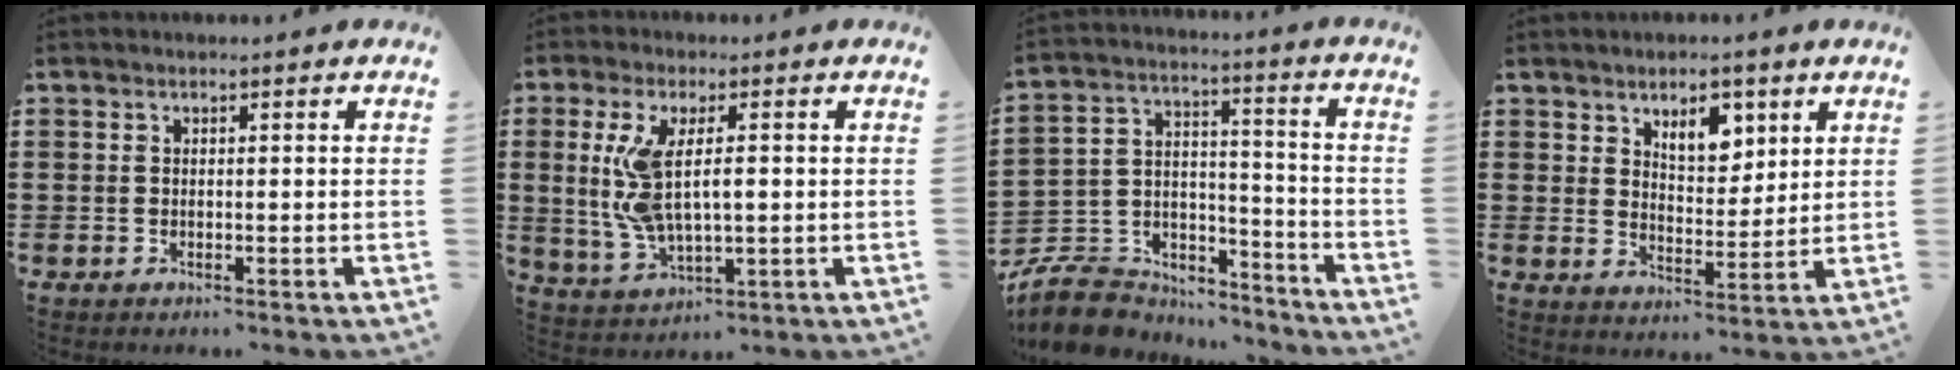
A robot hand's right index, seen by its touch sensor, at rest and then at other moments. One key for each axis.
{"total": 8.7, "fx": 0.9, "fy": 3.4, "fz": 7.9, "tx": -0.185, "ty": -0.003, "tz": 0.006}
{"total": 8.1, "fx": -7.3, "fy": 3.3, "fz": 1.1, "tx": -0.038, "ty": 0.013, "tz": -0.142}
{"total": 5.8, "fx": 3.5, "fy": 3.2, "fz": 3.5, "tx": -0.055, "ty": 0.003, "tz": 0.058}